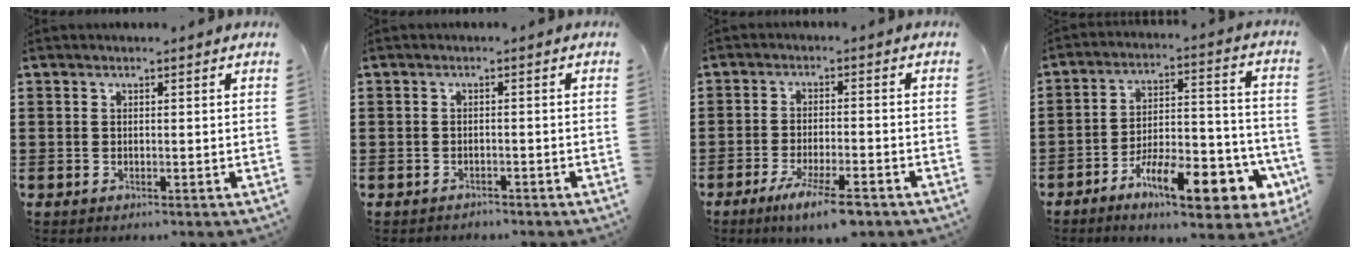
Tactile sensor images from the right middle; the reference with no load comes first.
{"total": 1.0, "force": [-1.0, 0.1, 0.0], "torque": [-0.004, -0.001, -0.021]}
{"total": 6.1, "force": [-4.1, 0.7, 4.4], "torque": [-0.081, -0.011, -0.070]}
{"total": 14.0, "force": [-8.6, 4.7, 9.9], "torque": [-0.154, 0.026, -0.146]}